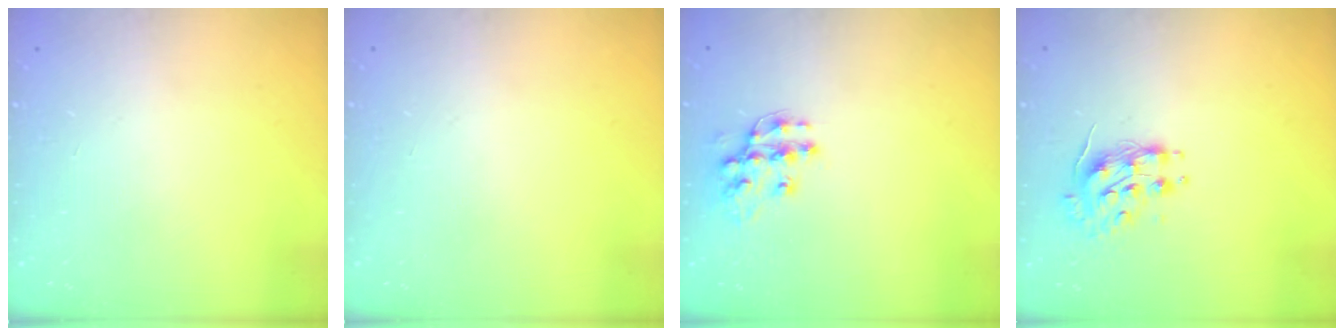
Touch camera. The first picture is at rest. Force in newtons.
{"total": 0.0}
{"total": 12.2, "press": 12.2, "slide": 0.9}
{"total": 8.5, "press": 8.4, "slide": 0.5}